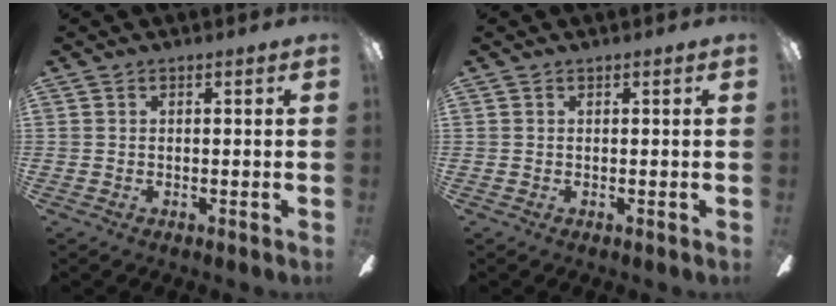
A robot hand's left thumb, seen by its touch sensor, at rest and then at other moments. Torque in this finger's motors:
{"motor_torque": [0.00, 0.01, -0.19, 0.05, 0.00]}